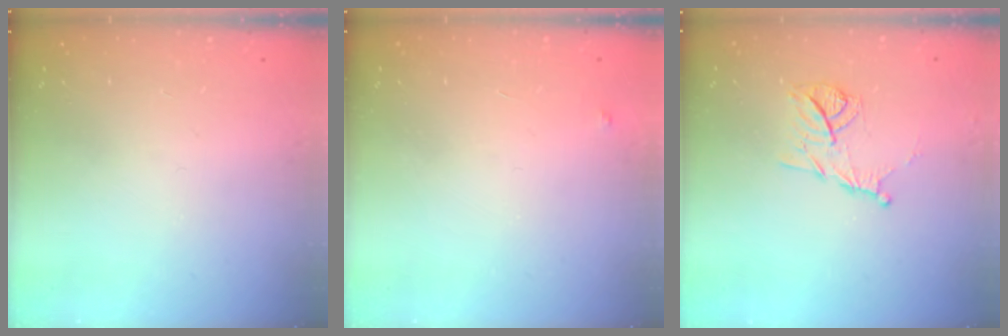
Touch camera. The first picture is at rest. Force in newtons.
{"total": 4.0, "press": 4.0, "slide": 0.2}
{"total": 10.0, "press": 10.0, "slide": 1.0}